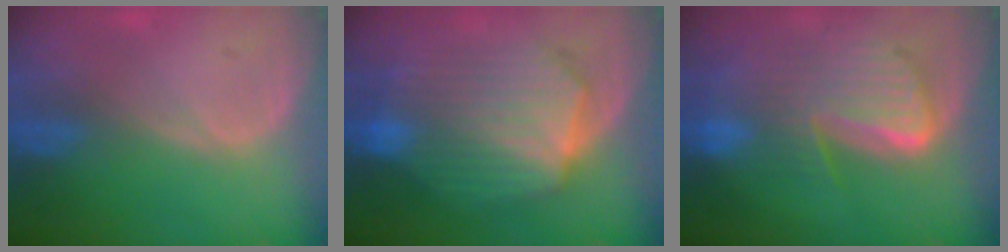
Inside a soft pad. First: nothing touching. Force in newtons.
{"total": 10.7, "press": 10.6, "slide": 0.8}
{"total": 10.0, "press": 8.6, "slide": 5.0}